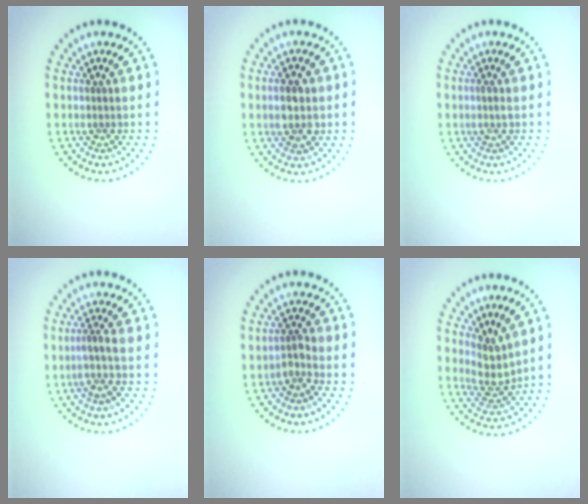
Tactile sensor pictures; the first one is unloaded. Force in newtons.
{"total": 2.8, "press": 2.8, "slide": 0.1}
{"total": 0.8, "press": 0.7, "slide": 0.4}
{"total": 2.0, "press": 1.5, "slide": 1.2}
{"total": 1.5, "press": 1.2, "slide": 0.9}
{"total": 3.0, "press": 2.3, "slide": 1.8}